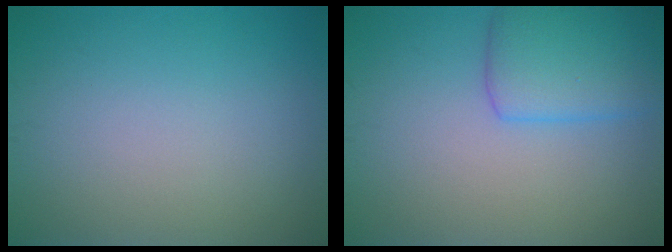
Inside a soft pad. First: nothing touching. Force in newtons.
{"total": 4.2, "press": 4.2, "slide": 0.2}